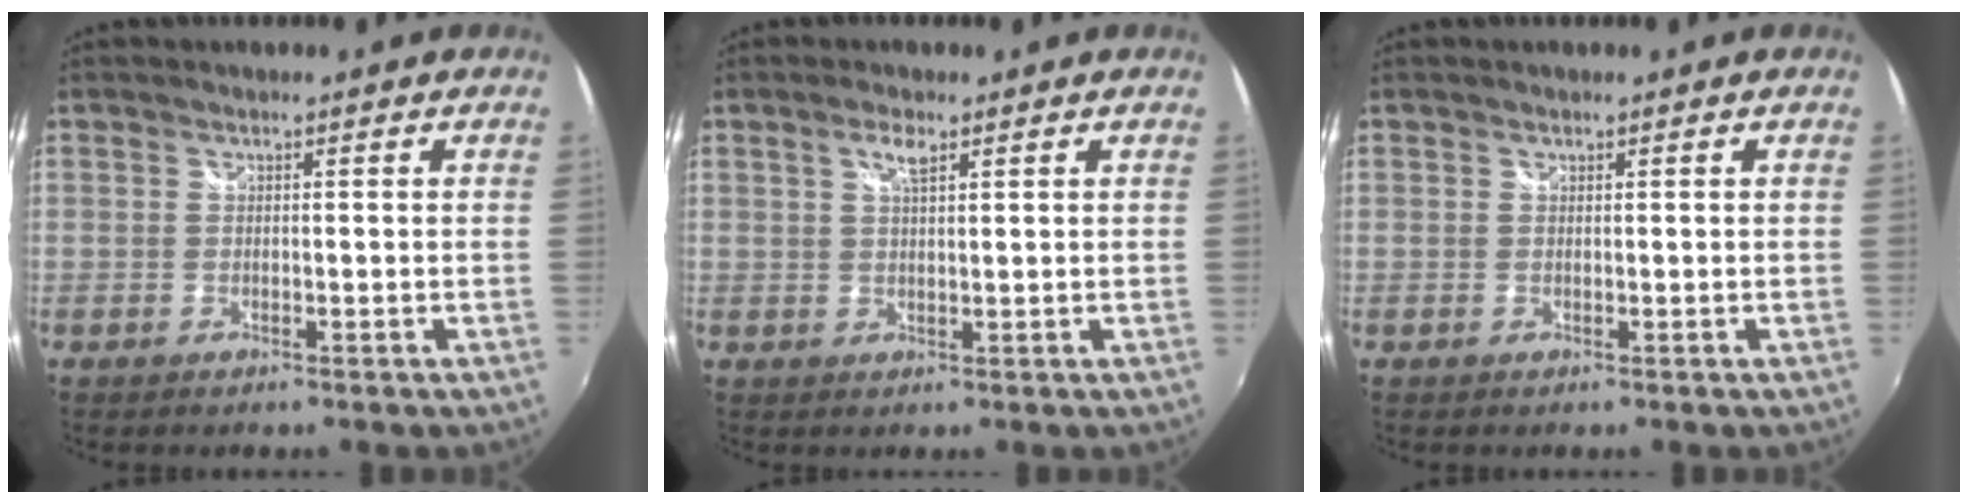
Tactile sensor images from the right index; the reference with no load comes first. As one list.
[{"total": 2.6, "force": [1.5, 0.8, 2.0], "torque": [-0.036, 0.004, 0.025]}, {"total": 0.0}]